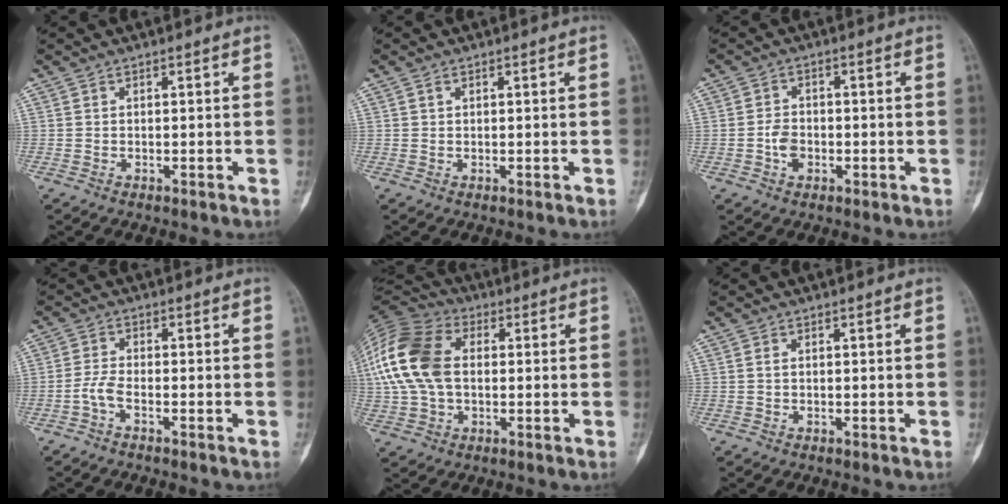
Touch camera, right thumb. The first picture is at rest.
{"total": 0.7, "force": [0.4, 0.4, 0.4], "torque": [-0.008, 0.001, 0.007]}
{"total": 3.6, "force": [-1.0, 2.7, 2.2], "torque": [-0.030, 0.010, -0.020]}
{"total": 2.6, "force": [-1.5, 0.7, 2.0], "torque": [-0.050, 0.008, -0.036]}
{"total": 17.1, "force": [1.5, 11.2, 12.9], "torque": [-0.271, 0.023, 0.021]}
{"total": 0.6, "force": [0.1, 0.3, 0.5], "torque": [-0.015, 0.002, 0.002]}